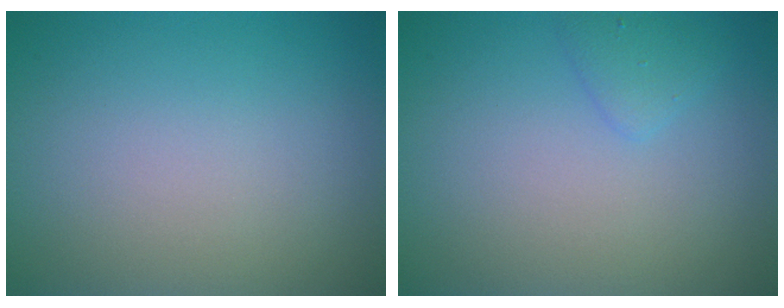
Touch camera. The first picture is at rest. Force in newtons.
{"total": 1.3, "press": 1.3, "slide": 0.0}